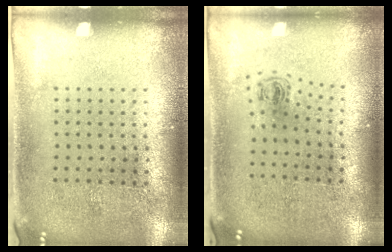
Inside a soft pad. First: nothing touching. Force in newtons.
{"total": 0.6, "press": 0.3, "slide": 0.5}